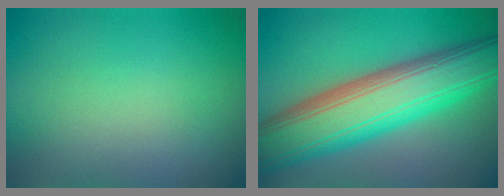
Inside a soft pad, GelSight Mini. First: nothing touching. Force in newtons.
{"total": 12.1, "press": 12.1, "slide": 0.5}